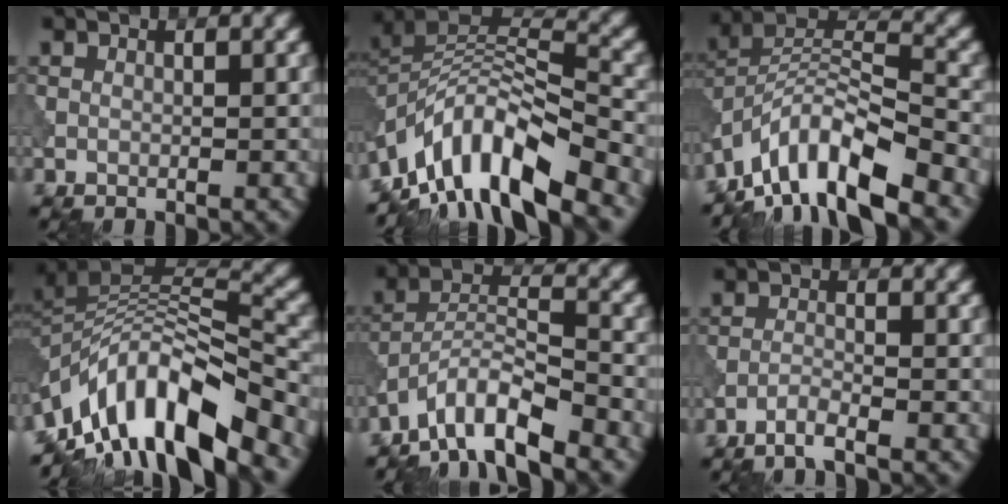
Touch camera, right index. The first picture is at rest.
{"total": 10.9, "force": [-7.1, 3.9, 7.4], "torque": [-0.125, 0.014, -0.135]}
{"total": 10.7, "force": [-7.5, 3.3, 6.8], "torque": [-0.106, 0.010, -0.151]}
{"total": 12.0, "force": [-7.1, 4.7, 8.4], "torque": [-0.146, 0.018, -0.135]}
{"total": 6.7, "force": [-5.5, 1.4, 3.6], "torque": [-0.058, 0.006, -0.108]}
{"total": 1.7, "force": [-1.3, 0.1, 1.0], "torque": [-0.016, 0.004, -0.035]}